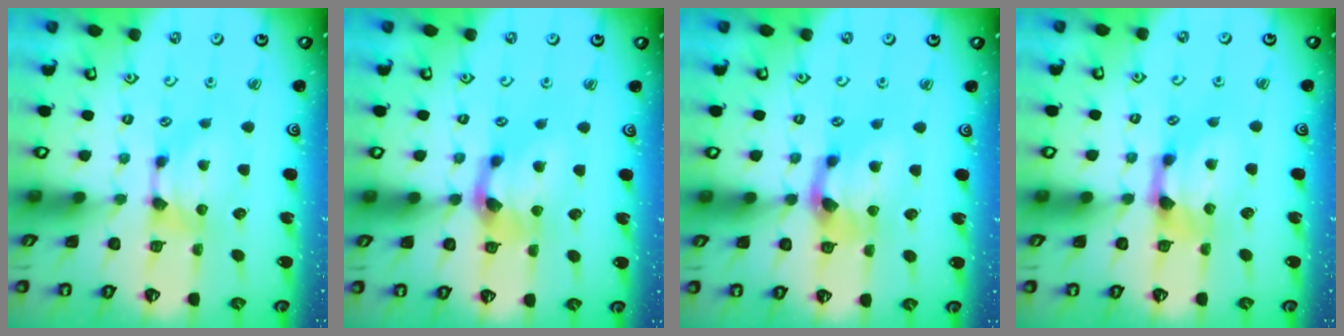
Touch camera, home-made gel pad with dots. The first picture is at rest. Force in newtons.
{"total": 2.1, "press": 1.3, "slide": 1.7}
{"total": 2.1, "press": 1.3, "slide": 1.7}
{"total": 1.5, "press": 0.7, "slide": 1.3}